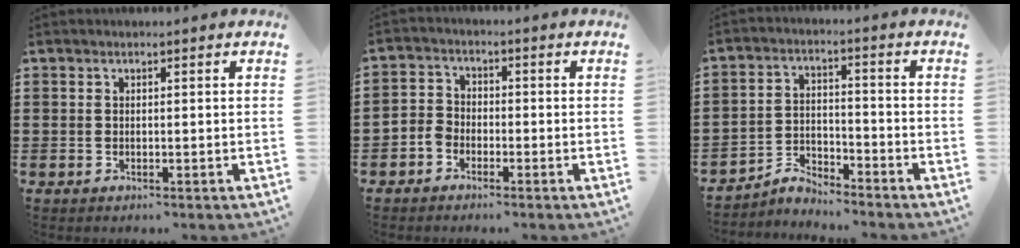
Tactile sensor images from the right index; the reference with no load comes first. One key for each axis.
{"total": 2.9, "fx": -2.2, "fy": 1.8, "fz": 0.5, "tx": -0.024, "ty": 0.006, "tz": -0.050}
{"total": 4.3, "fx": -4.1, "fy": 0.9, "fz": 0.7, "tx": -0.016, "ty": 0.009, "tz": -0.084}